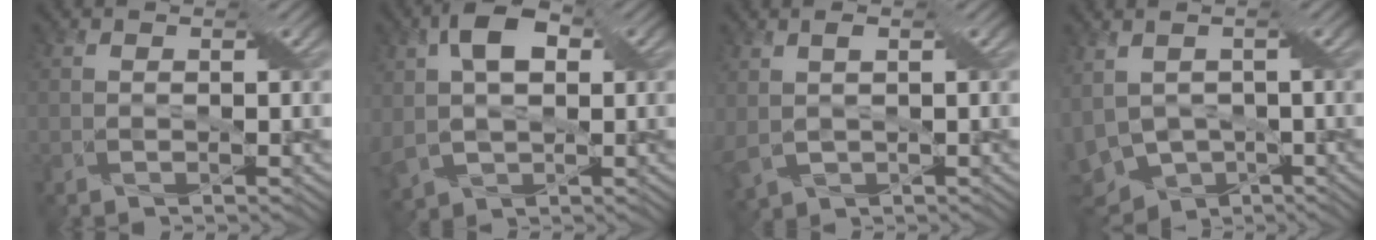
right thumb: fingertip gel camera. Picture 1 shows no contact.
{"total": 9.4, "force": [2.0, 6.2, 6.8], "torque": [-0.157, 0.008, 0.027]}
{"total": 3.3, "force": [0.6, 2.1, 2.5], "torque": [-0.065, -0.002, 0.011]}
{"total": 7.5, "force": [-1.9, 4.7, 5.6], "torque": [-0.134, -0.015, -0.038]}